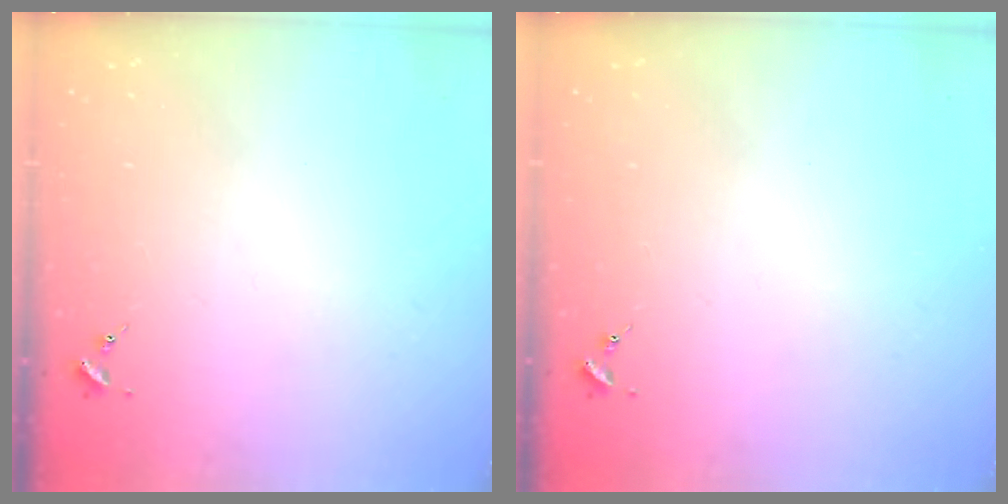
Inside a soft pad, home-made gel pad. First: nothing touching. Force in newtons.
{"total": 0.0}